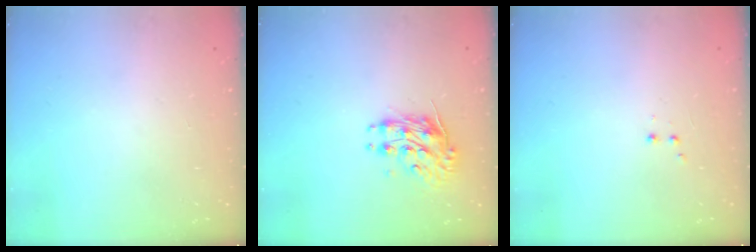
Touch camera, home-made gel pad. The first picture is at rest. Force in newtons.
{"total": 8.9, "press": 8.9, "slide": 0.3}
{"total": 2.0, "press": 1.8, "slide": 0.9}